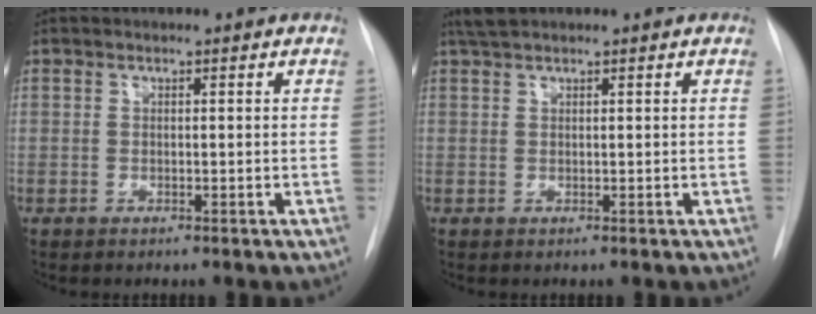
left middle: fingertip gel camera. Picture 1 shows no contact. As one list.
[{"total": 2.1, "force": [1.8, 0.3, 1.0], "torque": [-0.023, 0.016, 0.036]}]